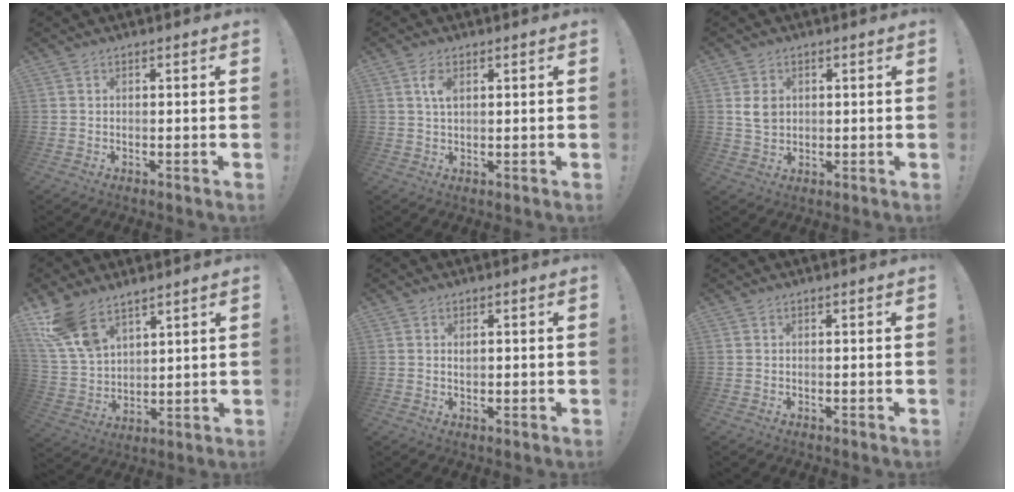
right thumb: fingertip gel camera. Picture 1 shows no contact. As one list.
[{"total": 4.0, "force": [1.4, 1.9, 3.2], "torque": [-0.053, -0.001, 0.021]}, {"total": 4.6, "force": [1.2, 3.7, 2.5], "torque": [-0.026, -0.001, 0.023]}, {"total": 13.1, "force": [9.7, 6.4, 6.0], "torque": [-0.132, -0.055, 0.188]}, {"total": 1.1, "force": [0.3, 0.8, 0.7], "torque": [0.000, -0.003, 0.002]}, {"total": 0.0}]